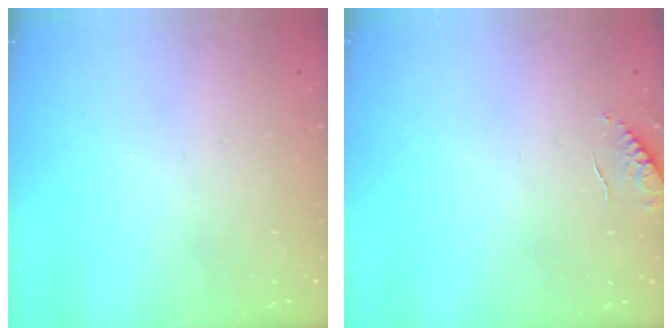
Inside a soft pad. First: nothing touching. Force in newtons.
{"total": 5.6, "press": 5.6, "slide": 0.8}